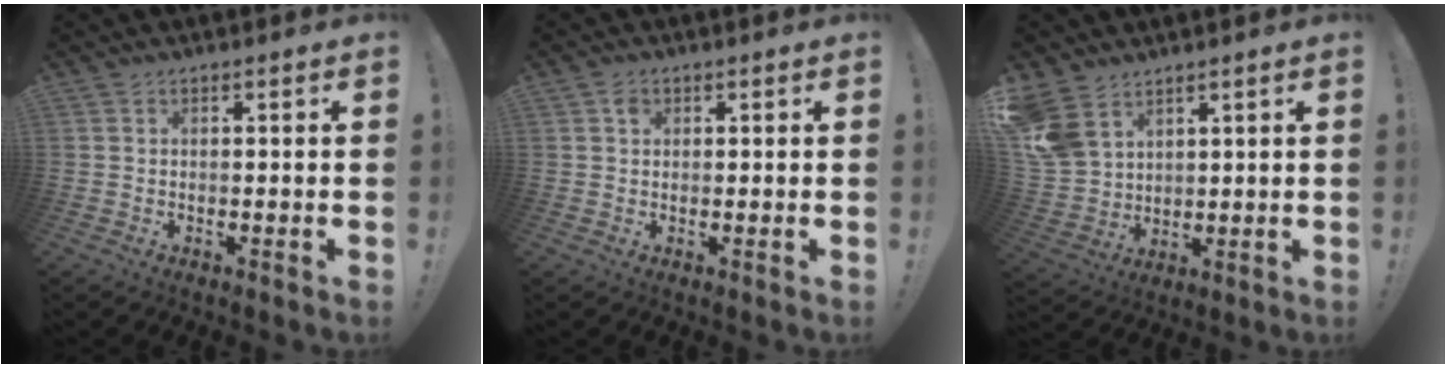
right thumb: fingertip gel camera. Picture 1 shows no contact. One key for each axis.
{"total": 1.7, "fx": 0.6, "fy": 1.4, "fz": 0.8, "tx": -0.006, "ty": 0.000, "tz": 0.008}
{"total": 10.4, "fx": 6.3, "fy": 7.0, "fz": 4.4, "tx": -0.101, "ty": -0.033, "tz": 0.131}